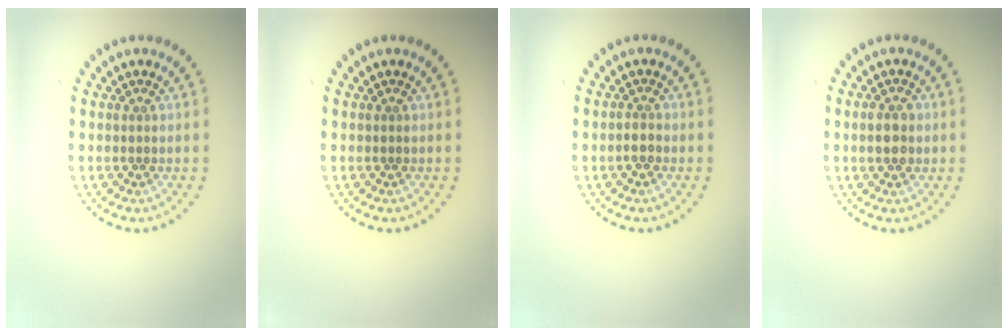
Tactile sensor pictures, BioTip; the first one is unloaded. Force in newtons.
{"total": 0.0}
{"total": 1.2, "press": 1.0, "slide": 0.5}
{"total": 2.6, "press": 2.6, "slide": 0.2}